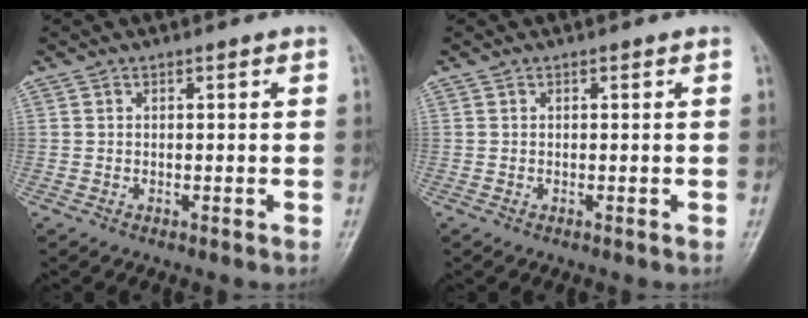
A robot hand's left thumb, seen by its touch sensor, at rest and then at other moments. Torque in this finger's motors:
{"motor_torque": [0.00, 0.00, 0.00, 0.00, 0.00]}